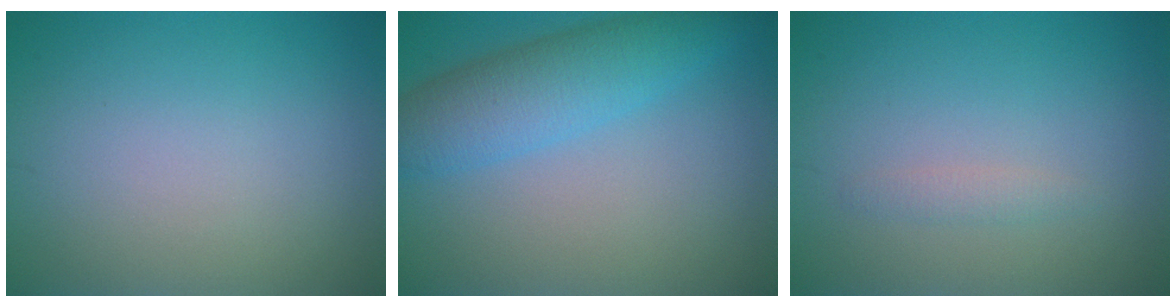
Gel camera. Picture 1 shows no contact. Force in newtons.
{"total": 5.4, "press": 5.4, "slide": 0.3}
{"total": 0.9, "press": 0.9, "slide": 0.1}